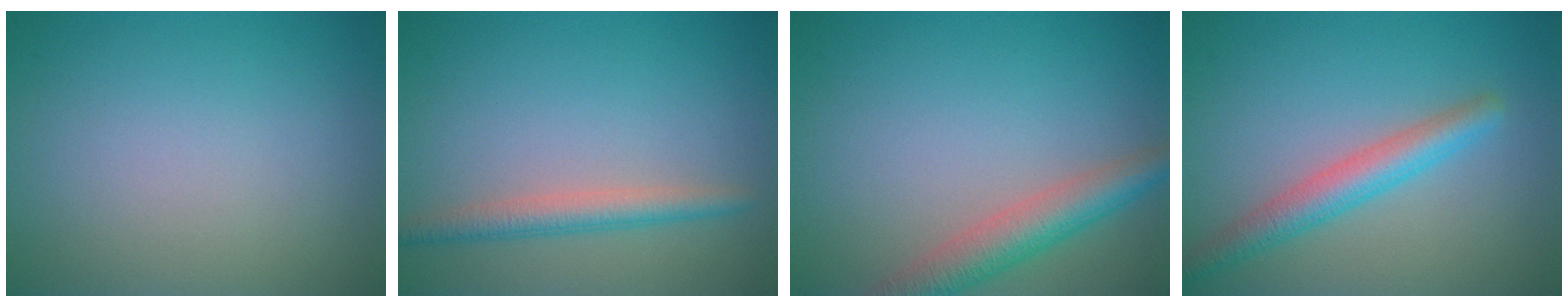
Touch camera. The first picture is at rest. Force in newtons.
{"total": 2.7, "press": 2.7, "slide": 0.2}
{"total": 4.5, "press": 4.5, "slide": 0.1}
{"total": 3.7, "press": 3.7, "slide": 0.1}